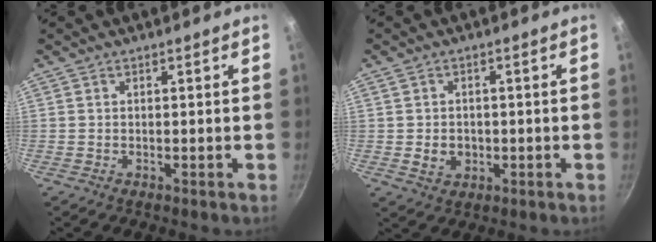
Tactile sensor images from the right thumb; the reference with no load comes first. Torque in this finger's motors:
{"motor_torque": [0.08, 0.09, -0.19, 0.13, 0.10]}